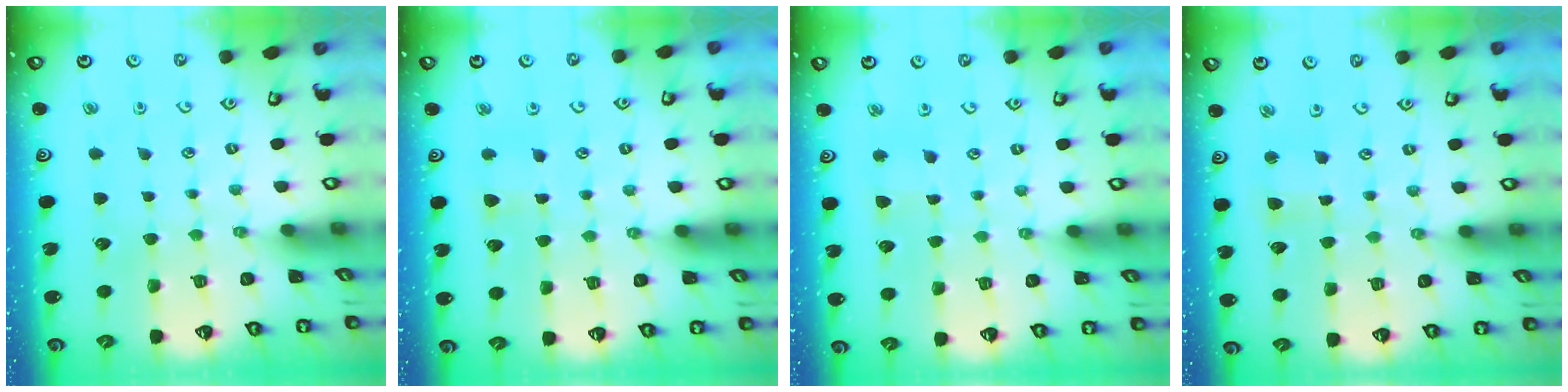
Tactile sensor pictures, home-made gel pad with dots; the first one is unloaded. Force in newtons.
{"total": 3.0, "press": 3.0, "slide": 0.5}
{"total": 2.3, "press": 2.3, "slide": 0.4}
{"total": 2.8, "press": 2.8, "slide": 0.2}